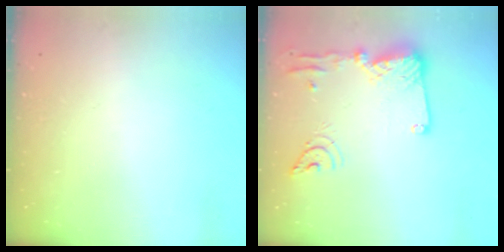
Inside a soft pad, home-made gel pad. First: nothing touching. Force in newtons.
{"total": 17.2, "press": 17.1, "slide": 2.2}